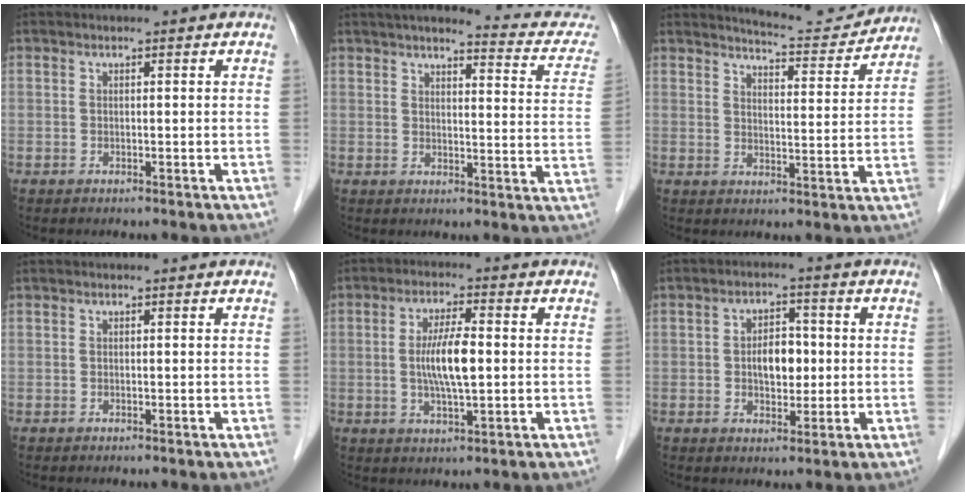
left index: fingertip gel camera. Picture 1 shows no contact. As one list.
[{"total": 13.4, "force": [12.3, 2.0, 5.1], "torque": [-0.047, -0.025, 0.123]}, {"total": 9.1, "force": [9.1, 0.7, 0.9], "torque": [-0.013, -0.012, 0.117]}, {"total": 0.0}, {"total": 6.9, "force": [-0.2, 1.2, 6.8], "torque": [-0.136, -0.004, -0.006]}, {"total": 5.0, "force": [-0.2, 3.0, 4.0], "torque": [-0.067, 0.007, -0.002]}]